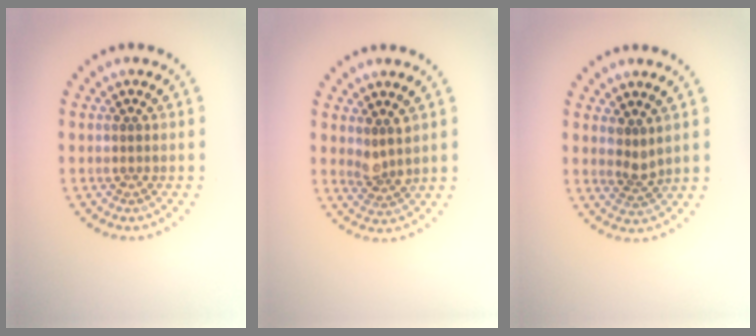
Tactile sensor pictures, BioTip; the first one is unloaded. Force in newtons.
{"total": 2.0, "press": 1.6, "slide": 1.2}
{"total": 1.8, "press": 1.4, "slide": 1.2}